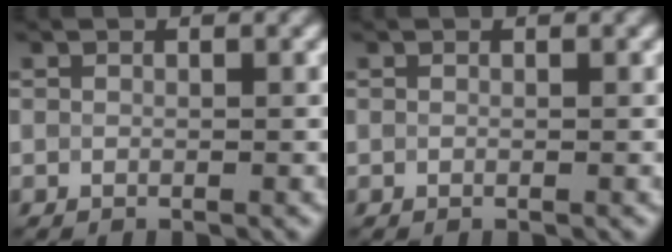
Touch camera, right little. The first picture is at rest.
{"total": 0.0}